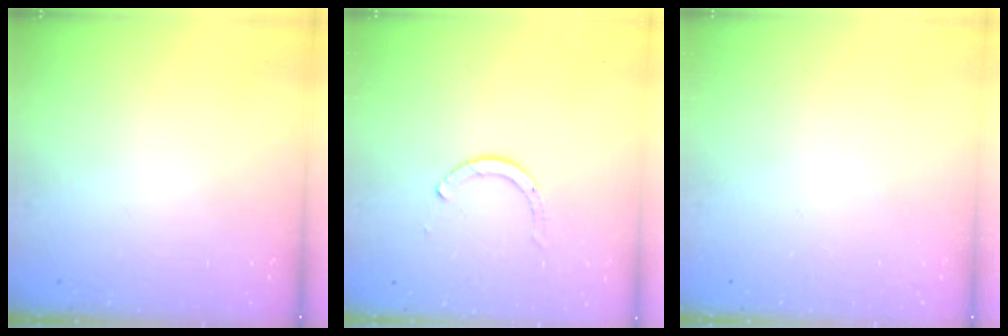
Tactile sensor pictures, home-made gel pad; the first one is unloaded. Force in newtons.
{"total": 2.0, "press": 1.9, "slide": 0.3}
{"total": 0.0}